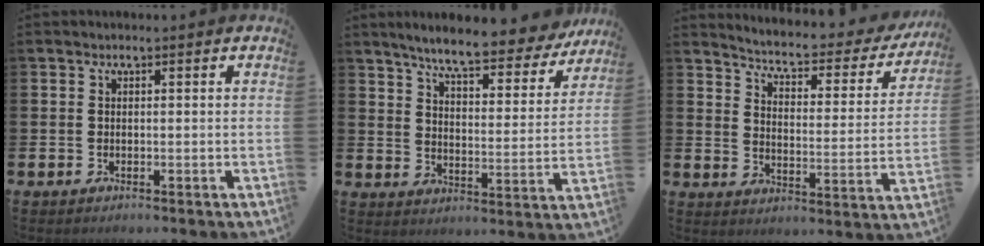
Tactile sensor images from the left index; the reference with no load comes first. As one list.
[{"total": 7.6, "force": [7.0, 0.9, 2.9], "torque": [-0.072, -0.049, 0.115]}, {"total": 4.6, "force": [4.2, 1.1, 1.6], "torque": [-0.050, -0.037, 0.059]}]